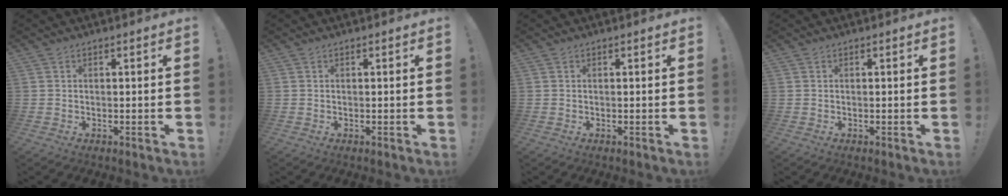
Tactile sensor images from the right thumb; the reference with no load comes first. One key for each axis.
{"total": 0.0}
{"total": 0.0}
{"total": 0.0}